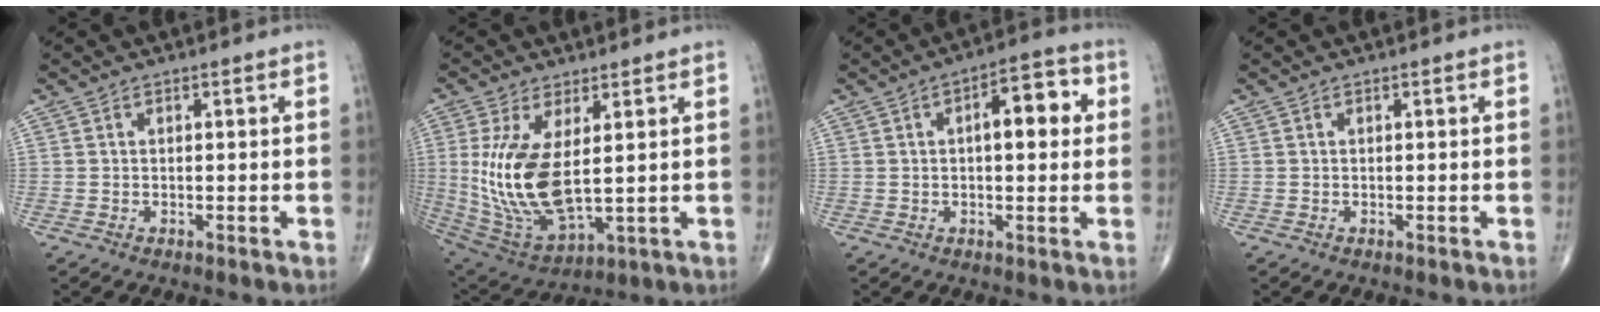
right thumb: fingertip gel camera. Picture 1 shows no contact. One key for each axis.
{"total": 15.6, "fx": 1.8, "fy": 6.8, "fz": 13.9, "tx": -0.291, "ty": -0.026, "tz": 0.056}
{"total": 8.8, "fx": 1.6, "fy": 3.8, "fz": 7.8, "tx": -0.082, "ty": 0.019, "tz": 0.014}
{"total": 0.0}